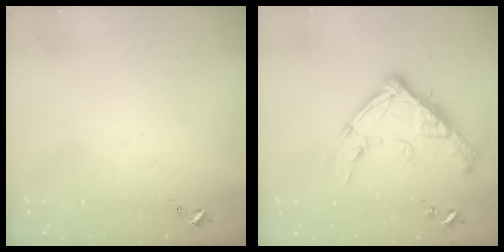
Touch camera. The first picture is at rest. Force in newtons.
{"total": 16.4, "press": 16.3, "slide": 1.4}